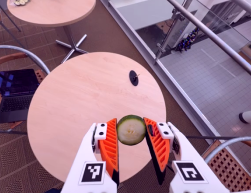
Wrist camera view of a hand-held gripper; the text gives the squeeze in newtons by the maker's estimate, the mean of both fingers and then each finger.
{"total": 7.9, "left": 8.0, "right": 7.9}